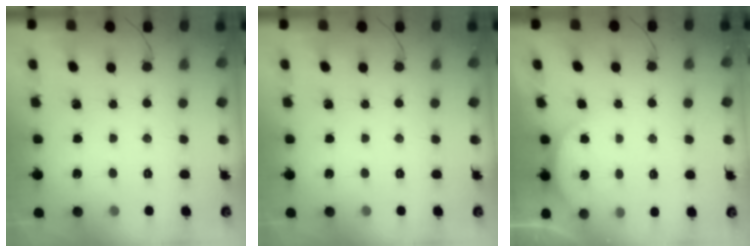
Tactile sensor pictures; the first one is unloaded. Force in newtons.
{"total": 0.0}
{"total": 2.8, "press": 2.1, "slide": 1.7}